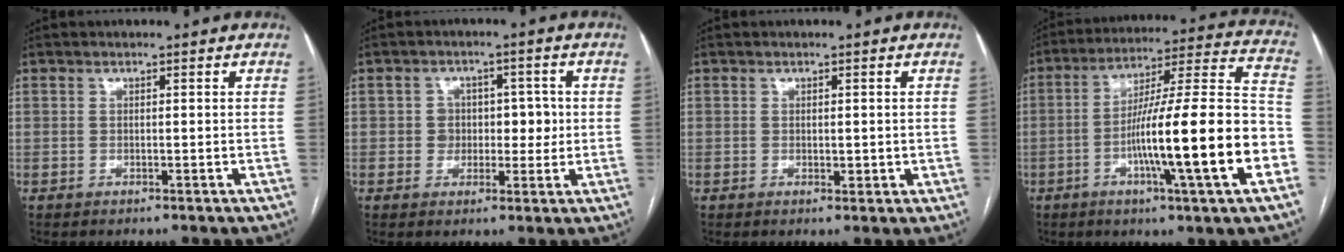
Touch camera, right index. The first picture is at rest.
{"total": 4.9, "force": [0.0, 4.3, 2.2], "torque": [-0.011, 0.022, 0.004]}
{"total": 1.6, "force": [0.1, 1.1, 1.2], "torque": [-0.014, 0.002, 0.004]}
{"total": 21.5, "force": [-6.4, 0.2, 20.5], "torque": [-0.287, 0.005, -0.105]}